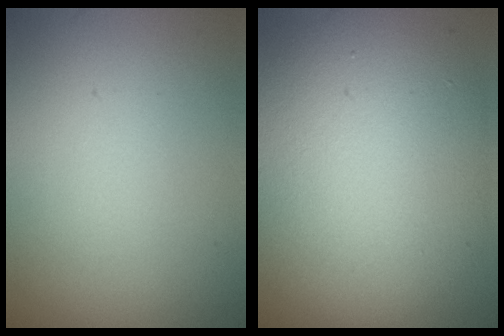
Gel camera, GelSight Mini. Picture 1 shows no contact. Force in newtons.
{"total": 11.0, "press": 11.0, "slide": 0.4}